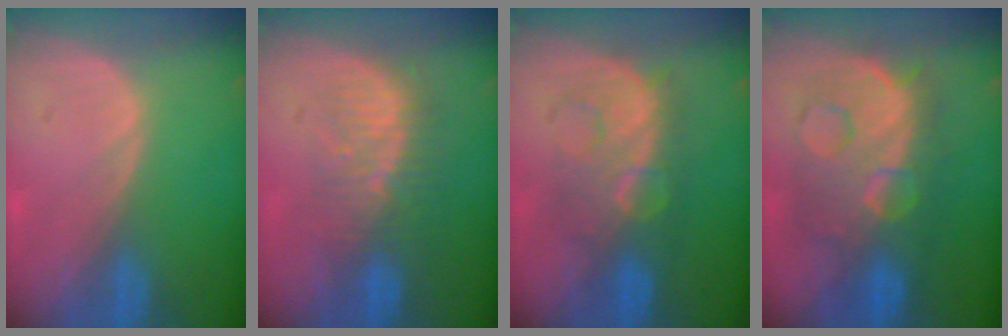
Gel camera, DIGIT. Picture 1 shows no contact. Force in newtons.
{"total": 8.5, "press": 7.8, "slide": 3.5}
{"total": 8.0, "press": 8.0, "slide": 0.7}
{"total": 12.1, "press": 12.0, "slide": 1.4}